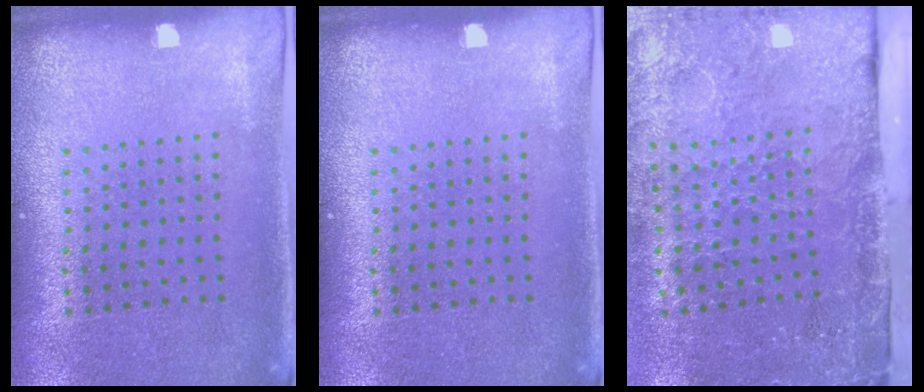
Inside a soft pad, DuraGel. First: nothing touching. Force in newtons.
{"total": 0.0}
{"total": 4.9, "press": 3.7, "slide": 3.3}